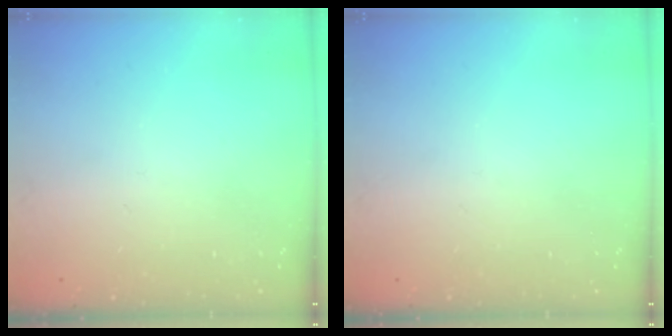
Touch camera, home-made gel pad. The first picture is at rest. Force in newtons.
{"total": 0.0}